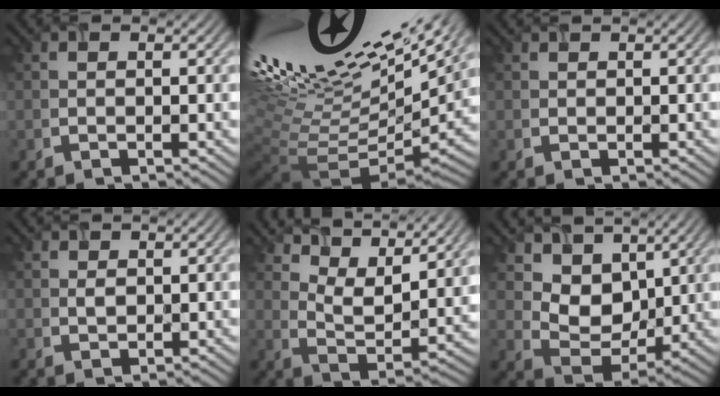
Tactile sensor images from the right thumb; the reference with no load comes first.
{"total": 17.9, "force": [8.6, 5.9, 14.6], "torque": [-0.240, 0.034, 0.181]}
{"total": 0.9, "force": [0.8, 0.4, 0.2], "torque": [-0.005, 0.008, 0.020]}
{"total": 1.8, "force": [1.1, 1.1, 0.9], "torque": [-0.022, 0.006, 0.028]}
{"total": 10.0, "force": [7.6, 3.4, 5.5], "torque": [-0.130, 0.002, 0.131]}
{"total": 8.8, "force": [4.8, 6.0, 4.3], "torque": [-0.102, -0.005, 0.094]}